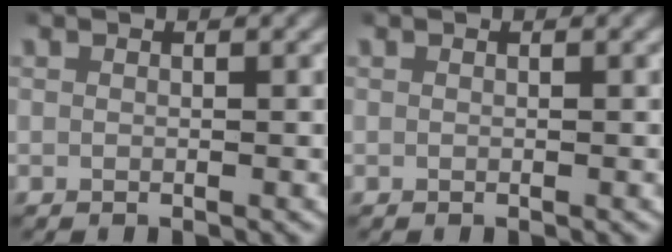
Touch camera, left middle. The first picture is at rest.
{"total": 0.0}